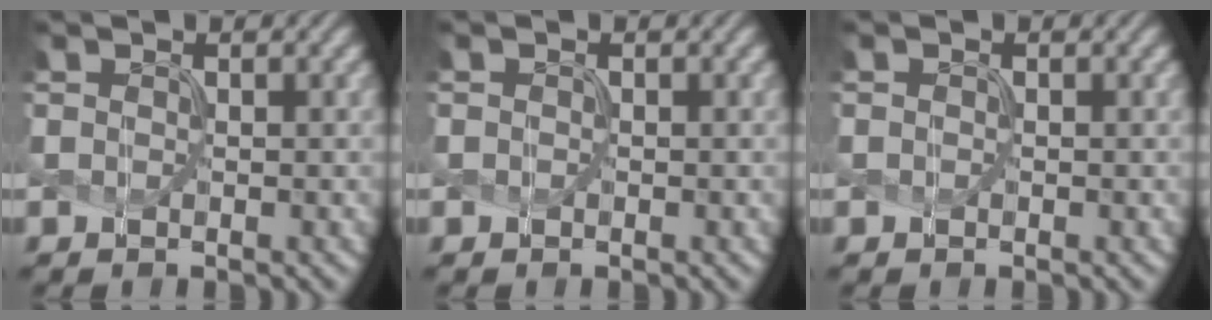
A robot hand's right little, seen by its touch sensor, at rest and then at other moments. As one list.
[{"total": 0.0}, {"total": 0.0}]